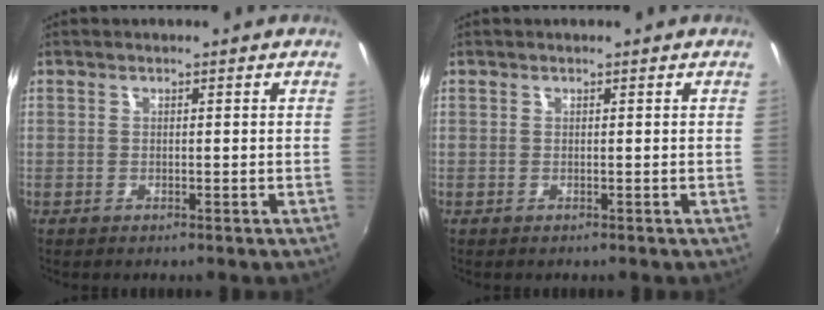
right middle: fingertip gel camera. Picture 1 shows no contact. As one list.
[{"total": 0.0}]